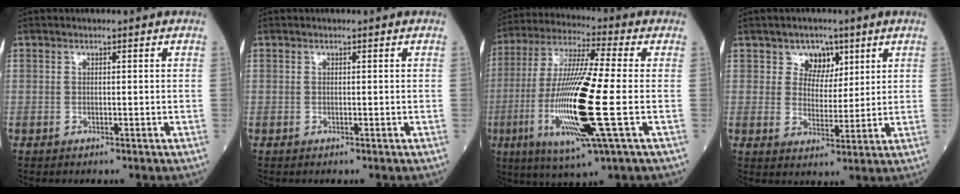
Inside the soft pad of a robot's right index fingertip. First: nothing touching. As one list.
[{"total": 0.0}, {"total": 18.9, "force": [-3.7, 1.0, 18.5], "torque": [-0.387, -0.019, -0.072]}, {"total": 4.9, "force": [2.8, 3.7, 1.6], "torque": [-0.017, 0.003, 0.046]}]